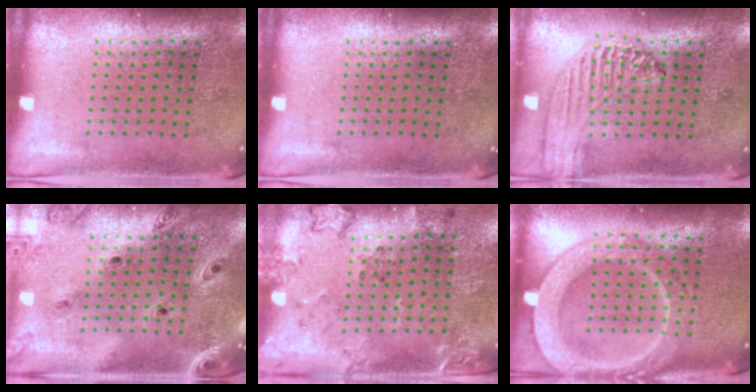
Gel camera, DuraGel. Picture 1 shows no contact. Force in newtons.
{"total": 0.0}
{"total": 1.2, "press": 1.2, "slide": 0.2}
{"total": 1.4, "press": 1.4, "slide": 0.1}
{"total": 2.0, "press": 1.5, "slide": 1.4}
{"total": 4.1, "press": 4.1, "slide": 0.5}